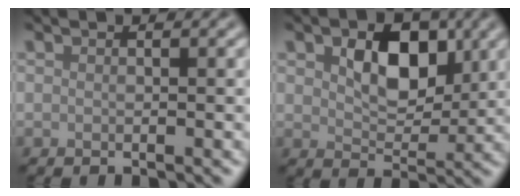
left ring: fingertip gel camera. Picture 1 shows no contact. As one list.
[{"total": 5.5, "force": [1.5, 3.4, 4.0], "torque": [-0.067, -0.002, 0.021]}]